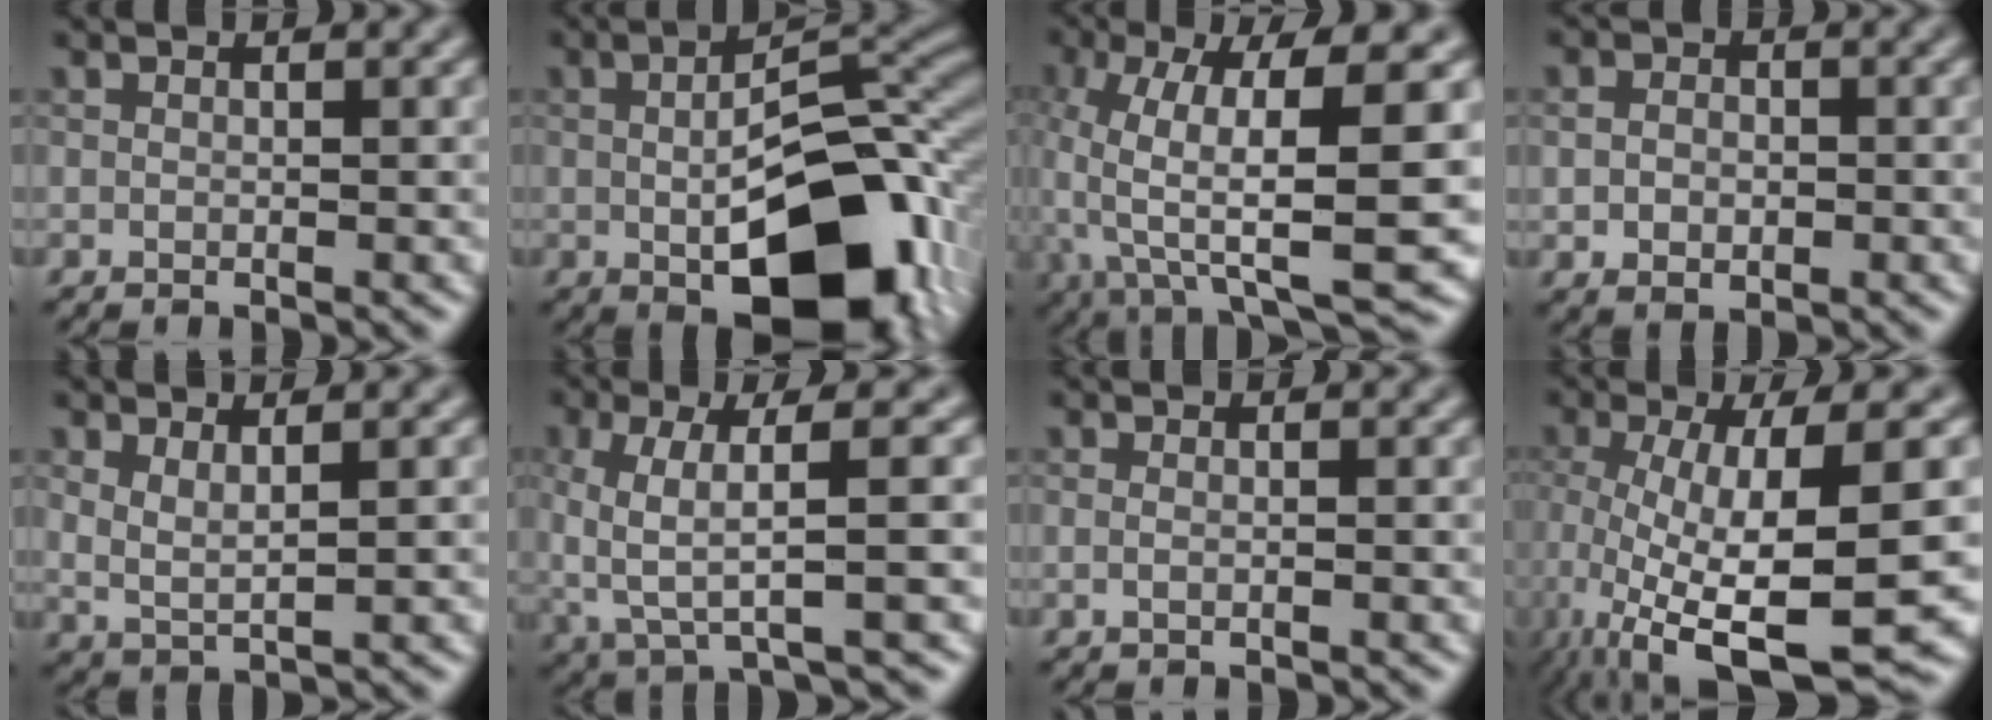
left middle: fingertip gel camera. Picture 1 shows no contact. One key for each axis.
{"total": 14.0, "fx": -3.1, "fy": 6.8, "fz": 11.8, "tx": -0.167, "ty": -0.012, "tz": -0.045}
{"total": 12.3, "fx": -0.9, "fy": 4.2, "fz": 11.6, "tx": -0.224, "ty": -0.014, "tz": -0.006}
{"total": 2.6, "fx": -0.1, "fy": 2.0, "fz": 1.7, "tx": -0.030, "ty": -0.002, "tz": -0.003}
{"total": 2.1, "fx": 1.0, "fy": 0.7, "fz": 1.7, "tx": -0.034, "ty": -0.009, "tz": 0.023}
{"total": 6.1, "fx": 0.1, "fy": 1.7, "fz": 5.8, "tx": -0.120, "ty": -0.005, "tz": 0.002}
{"total": 0.8, "fx": -0.3, "fy": 0.3, "fz": 0.7, "tx": -0.015, "ty": -0.005, "tz": -0.007}
{"total": 12.6, "fx": -3.5, "fy": 3.3, "fz": 11.6, "tx": -0.205, "ty": -0.028, "tz": -0.050}